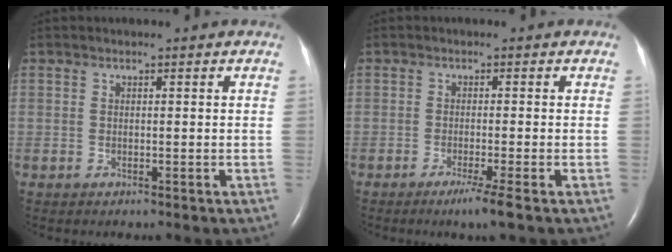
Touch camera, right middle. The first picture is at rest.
{"total": 3.3, "force": [-2.0, -0.8, 2.5], "torque": [-0.045, -0.013, -0.036]}